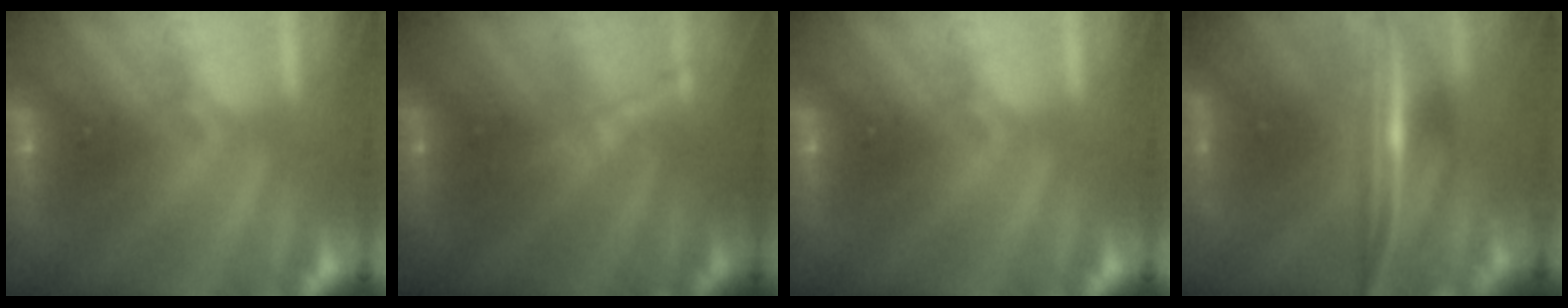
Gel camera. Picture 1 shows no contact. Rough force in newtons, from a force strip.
{"total": 1.4}
{"total": 0.0}
{"total": 7.2}